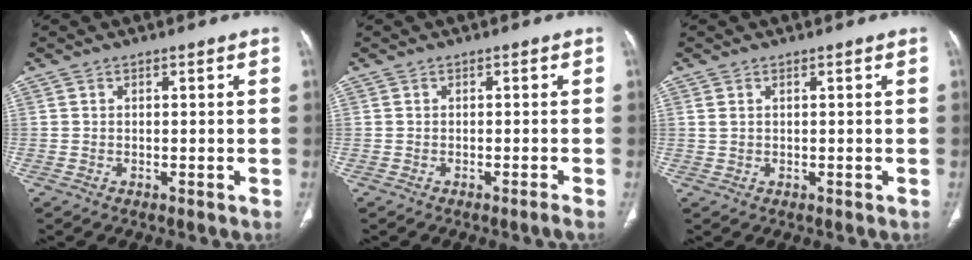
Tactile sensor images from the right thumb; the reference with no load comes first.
{"total": 1.1, "force": [-0.8, -0.4, 0.6], "torque": [-0.014, 0.006, -0.012]}
{"total": 1.2, "force": [0.6, 0.7, 0.8], "torque": [-0.021, 0.008, 0.019]}